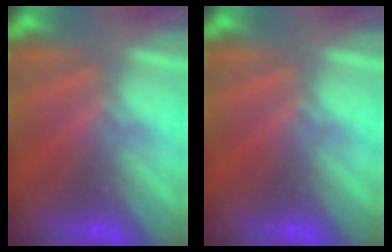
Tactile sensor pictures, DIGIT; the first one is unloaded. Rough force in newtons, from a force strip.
{"total": 0.0}